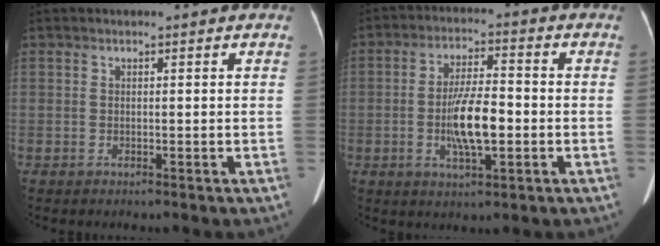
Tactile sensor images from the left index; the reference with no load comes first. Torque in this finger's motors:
{"motor_torque": [0.36, -0.01, 0.22, 0.08]}